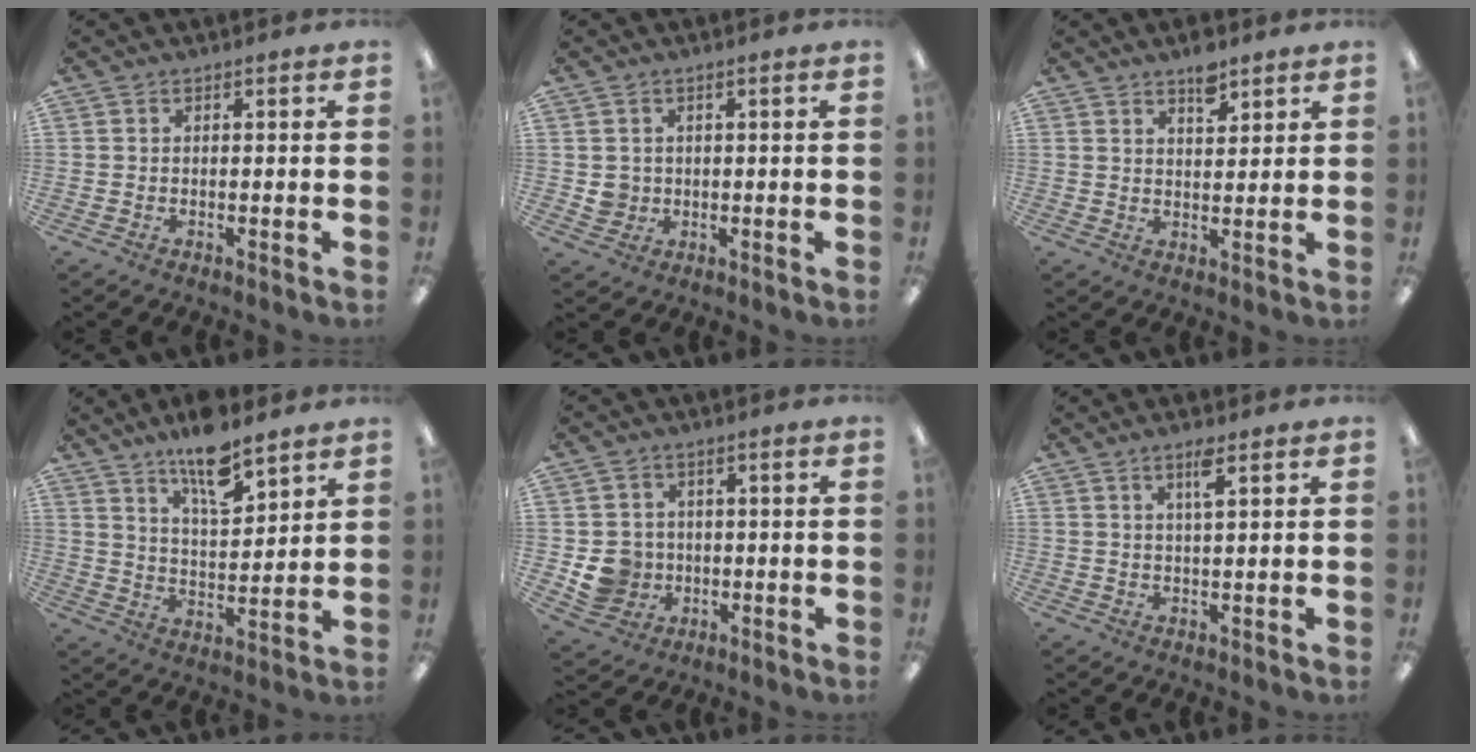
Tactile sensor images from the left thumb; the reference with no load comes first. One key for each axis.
{"total": 2.9, "fx": 0.5, "fy": 2.9, "fz": 0.5, "tx": -0.014, "ty": 0.005, "tz": 0.009}
{"total": 5.2, "fx": 3.9, "fy": 2.1, "fz": 2.6, "tx": -0.027, "ty": -0.023, "tz": 0.065}
{"total": 11.7, "fx": 9.1, "fy": 3.6, "fz": 6.4, "tx": -0.099, "ty": -0.055, "tz": 0.157}
{"total": 7.0, "fx": -0.6, "fy": 6.8, "fz": 1.8, "tx": -0.042, "ty": 0.010, "tz": -0.003}
{"total": 3.7, "fx": 2.2, "fy": 0.5, "fz": 2.9, "tx": -0.056, "ty": -0.001, "tz": 0.034}